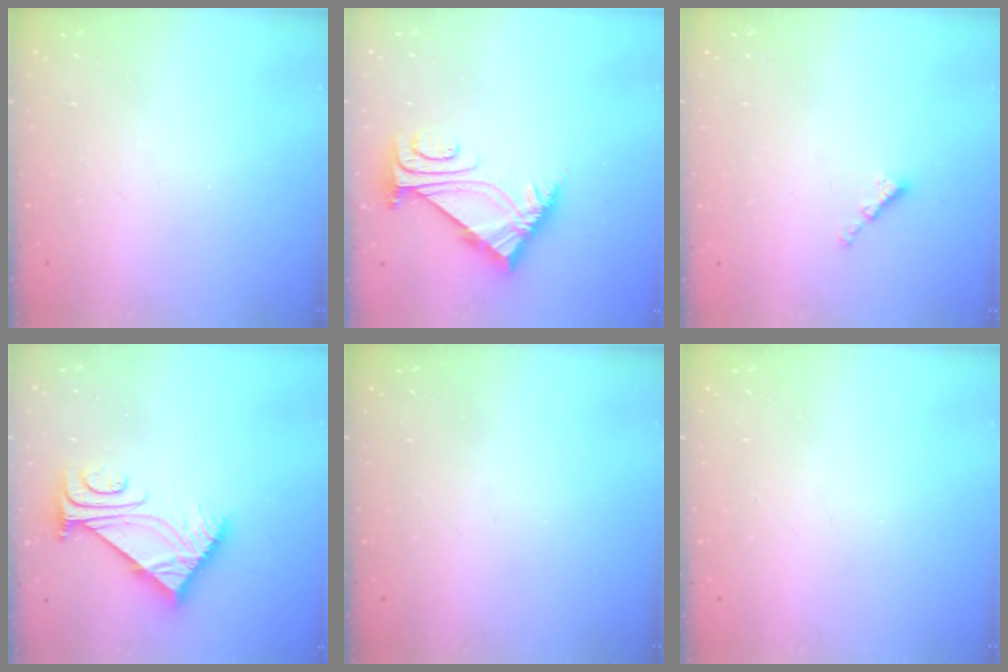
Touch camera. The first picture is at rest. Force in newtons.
{"total": 5.8, "press": 5.7, "slide": 1.1}
{"total": 2.2, "press": 2.2, "slide": 0.5}
{"total": 7.8, "press": 7.7, "slide": 0.9}
{"total": 0.0}
{"total": 0.0}